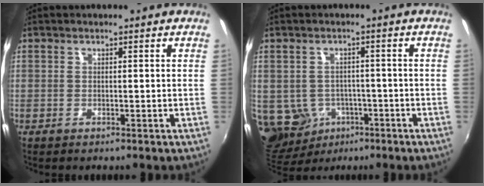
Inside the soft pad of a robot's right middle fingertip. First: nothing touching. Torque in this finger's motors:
{"motor_torque": [-0.19, -0.03, -0.09, -0.02]}